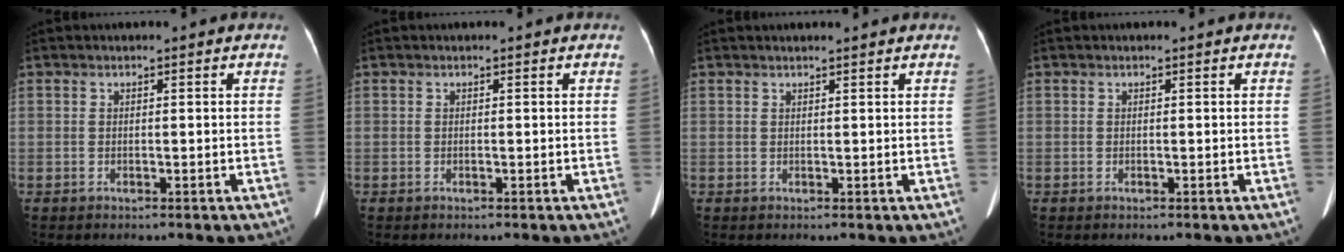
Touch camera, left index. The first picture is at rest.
{"total": 0.0}
{"total": 2.9, "force": [2.7, 0.1, 1.2], "torque": [-0.012, 0.012, 0.031]}
{"total": 0.0}